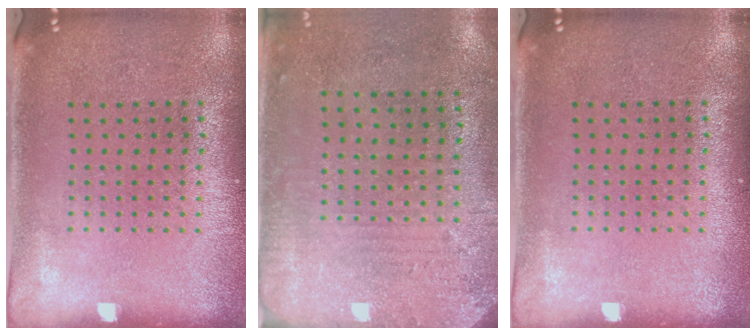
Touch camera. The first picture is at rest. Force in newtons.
{"total": 2.8, "press": 2.3, "slide": 1.7}
{"total": 0.0}